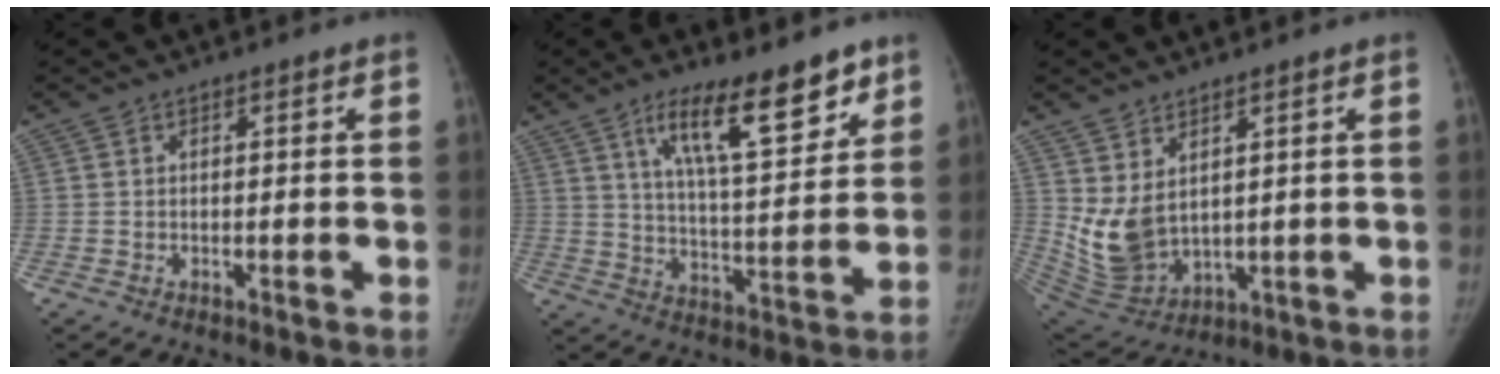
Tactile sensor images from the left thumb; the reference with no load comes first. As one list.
[{"total": 16.2, "force": [10.3, 4.8, 11.7], "torque": [-0.152, -0.055, 0.172]}, {"total": 9.3, "force": [3.2, 5.2, 6.9], "torque": [-0.125, -0.027, 0.086]}]